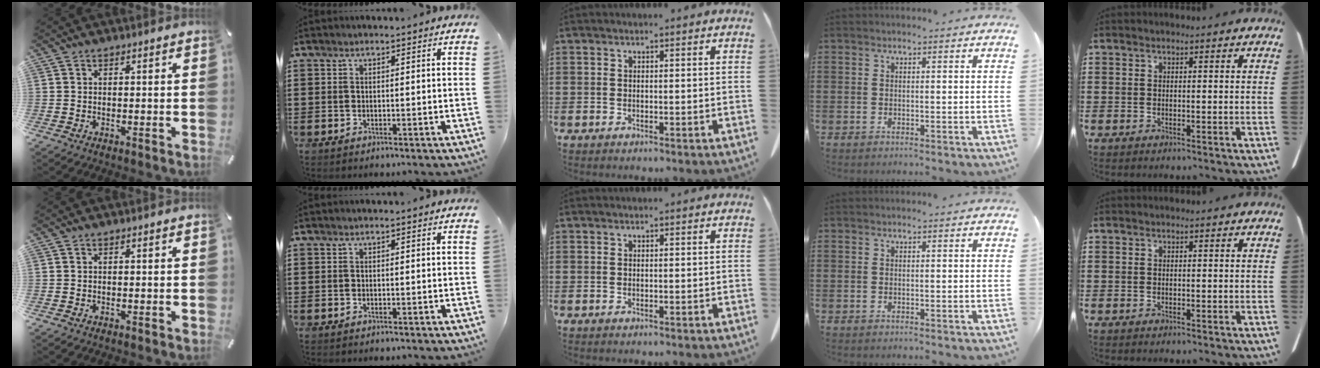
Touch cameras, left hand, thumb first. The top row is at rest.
{}